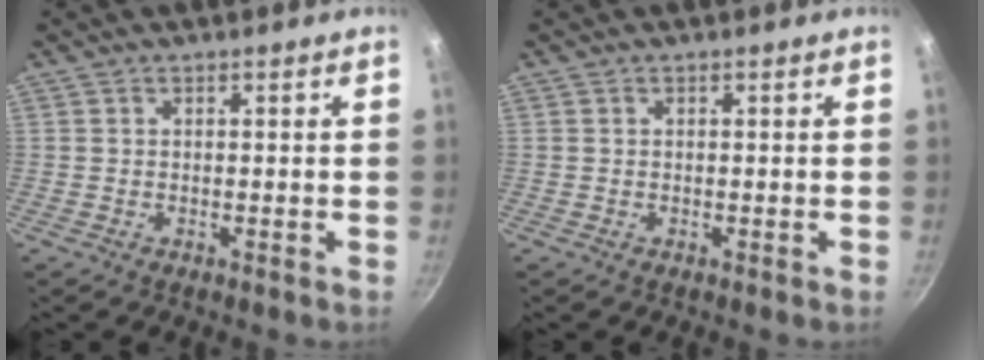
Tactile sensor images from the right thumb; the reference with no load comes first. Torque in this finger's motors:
{"motor_torque": [-0.01, 0.15, 0.15, 0.03, -0.01]}